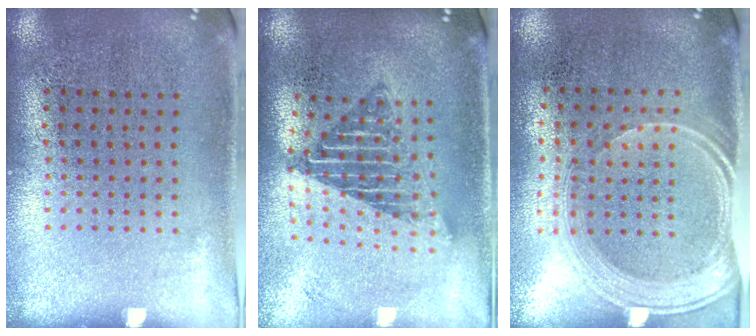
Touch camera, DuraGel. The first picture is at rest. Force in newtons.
{"total": 1.7, "press": 1.3, "slide": 1.0}
{"total": 1.9, "press": 1.6, "slide": 1.1}